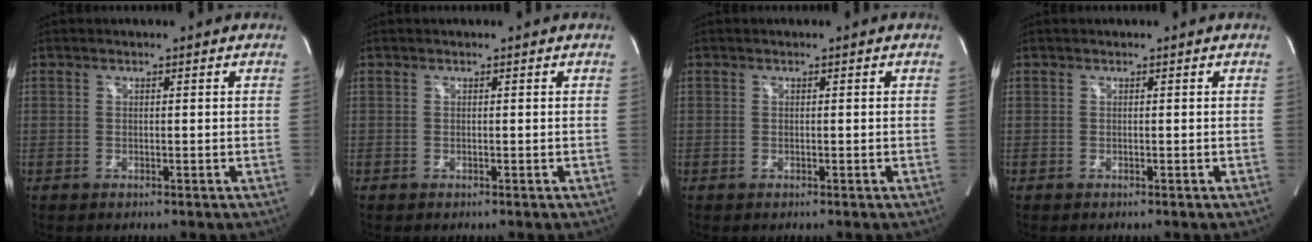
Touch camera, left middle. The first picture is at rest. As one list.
[{"total": 0.0}, {"total": 0.0}, {"total": 0.0}]